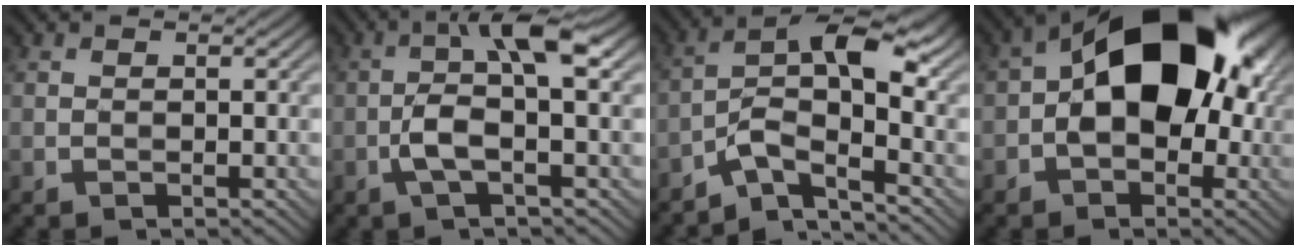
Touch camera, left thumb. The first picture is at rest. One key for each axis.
{"total": 6.5, "fx": -0.5, "fy": 1.7, "fz": 6.3, "tx": -0.122, "ty": 0.016, "tz": -0.020}
{"total": 7.1, "fx": -3.3, "fy": 2.2, "fz": 5.8, "tx": -0.093, "ty": 0.012, "tz": -0.074}
{"total": 16.6, "fx": 0.9, "fy": 10.4, "fz": 12.9, "tx": -0.158, "ty": 0.026, "tz": -0.005}